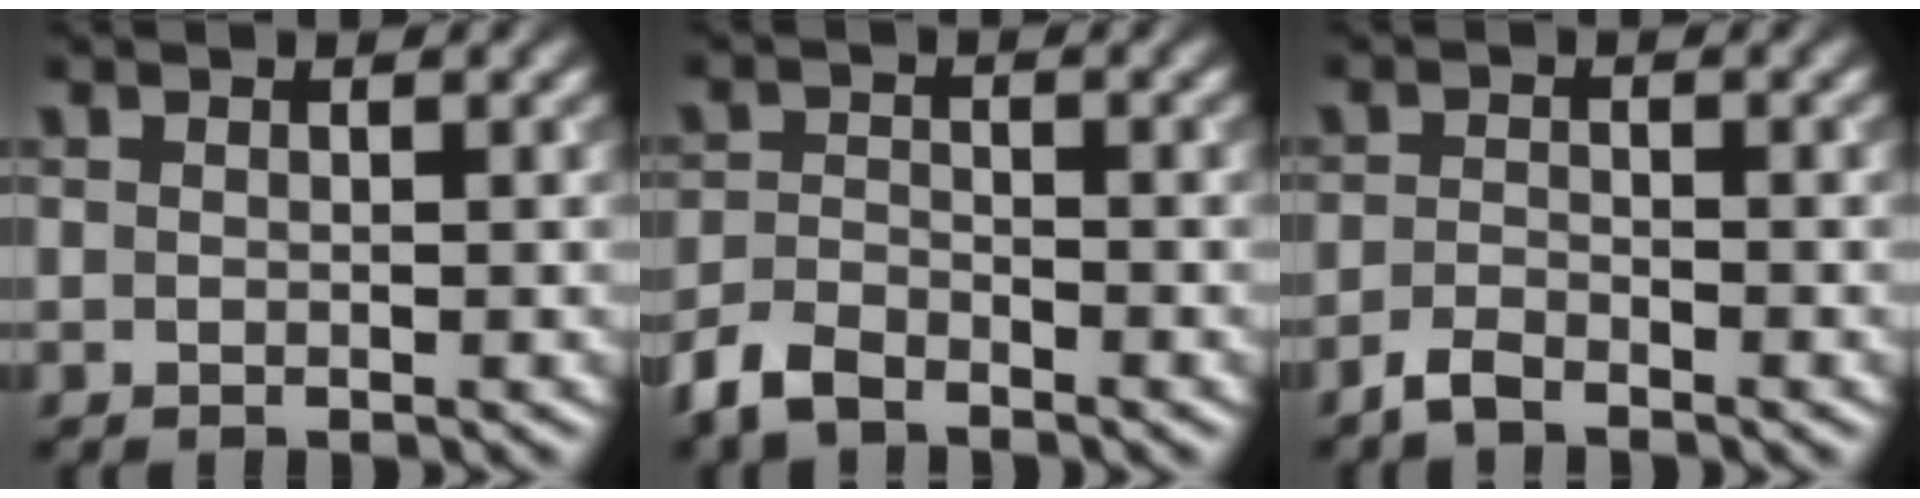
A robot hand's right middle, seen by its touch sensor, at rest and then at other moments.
{"total": 3.0, "force": [-2.6, 1.0, 1.0], "torque": [-0.024, -0.003, -0.062]}
{"total": 1.7, "force": [-1.6, 0.3, 0.5], "torque": [-0.017, 0.000, -0.036]}